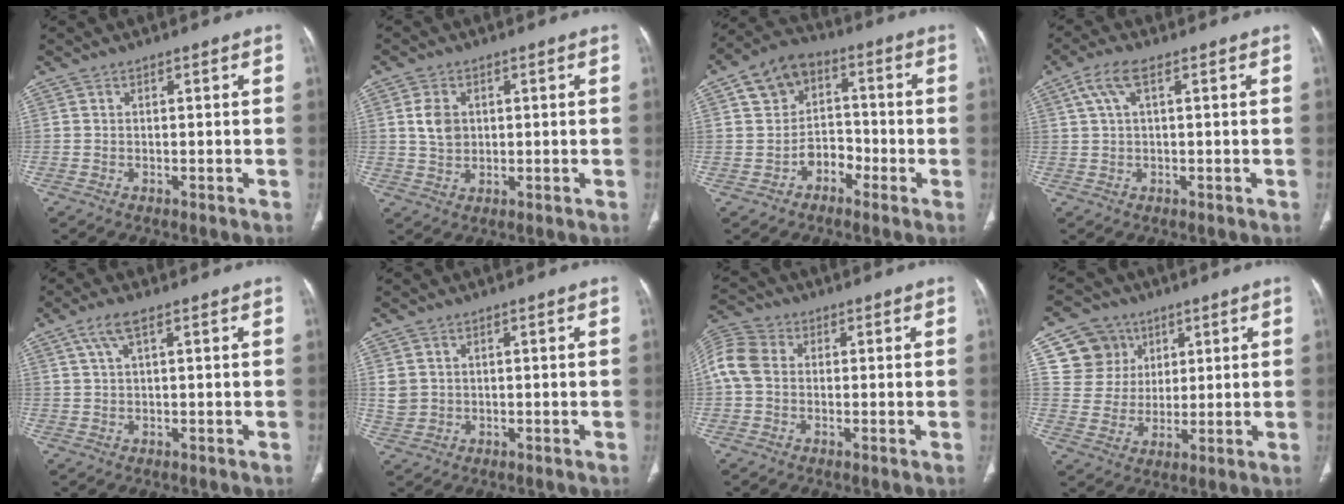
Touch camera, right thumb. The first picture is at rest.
{"total": 4.8, "force": [0.9, 3.7, 2.9], "torque": [-0.042, -0.003, 0.017]}
{"total": 9.1, "force": [-2.1, 7.9, 4.0], "torque": [-0.028, 0.032, -0.051]}
{"total": 4.6, "force": [1.7, 1.7, 3.9], "torque": [-0.098, 0.018, 0.035]}
{"total": 3.8, "force": [1.8, 1.1, 3.2], "torque": [-0.077, 0.010, 0.041]}
{"total": 3.3, "force": [0.6, 2.9, 1.3], "torque": [-0.024, 0.000, 0.020]}
{"total": 7.8, "force": [0.2, 6.2, 4.7], "torque": [-0.101, 0.024, -0.007]}
{"total": 10.4, "force": [4.4, 9.2, 2.0], "torque": [0.001, -0.013, 0.086]}